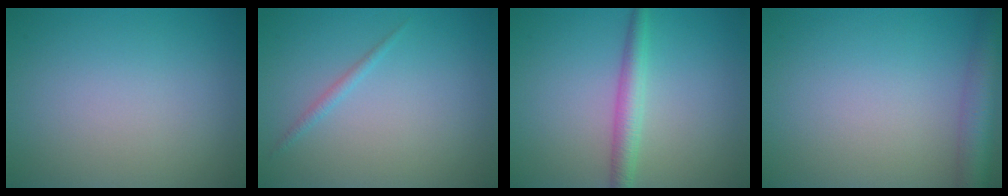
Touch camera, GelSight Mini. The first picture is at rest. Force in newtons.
{"total": 0.8, "press": 0.8, "slide": 0.1}
{"total": 2.5, "press": 2.5, "slide": 0.1}
{"total": 4.5, "press": 4.5, "slide": 0.2}